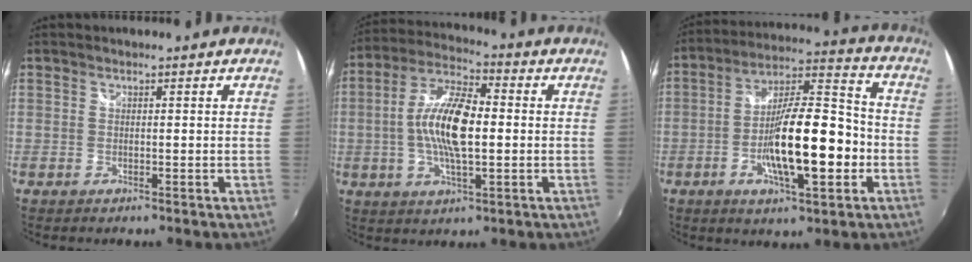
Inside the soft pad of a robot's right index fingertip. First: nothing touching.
{"total": 12.8, "force": [-0.6, 4.5, 12.0], "torque": [-0.240, 0.010, -0.017]}
{"total": 16.8, "force": [-4.3, 4.8, 15.5], "torque": [-0.267, 0.009, -0.072]}